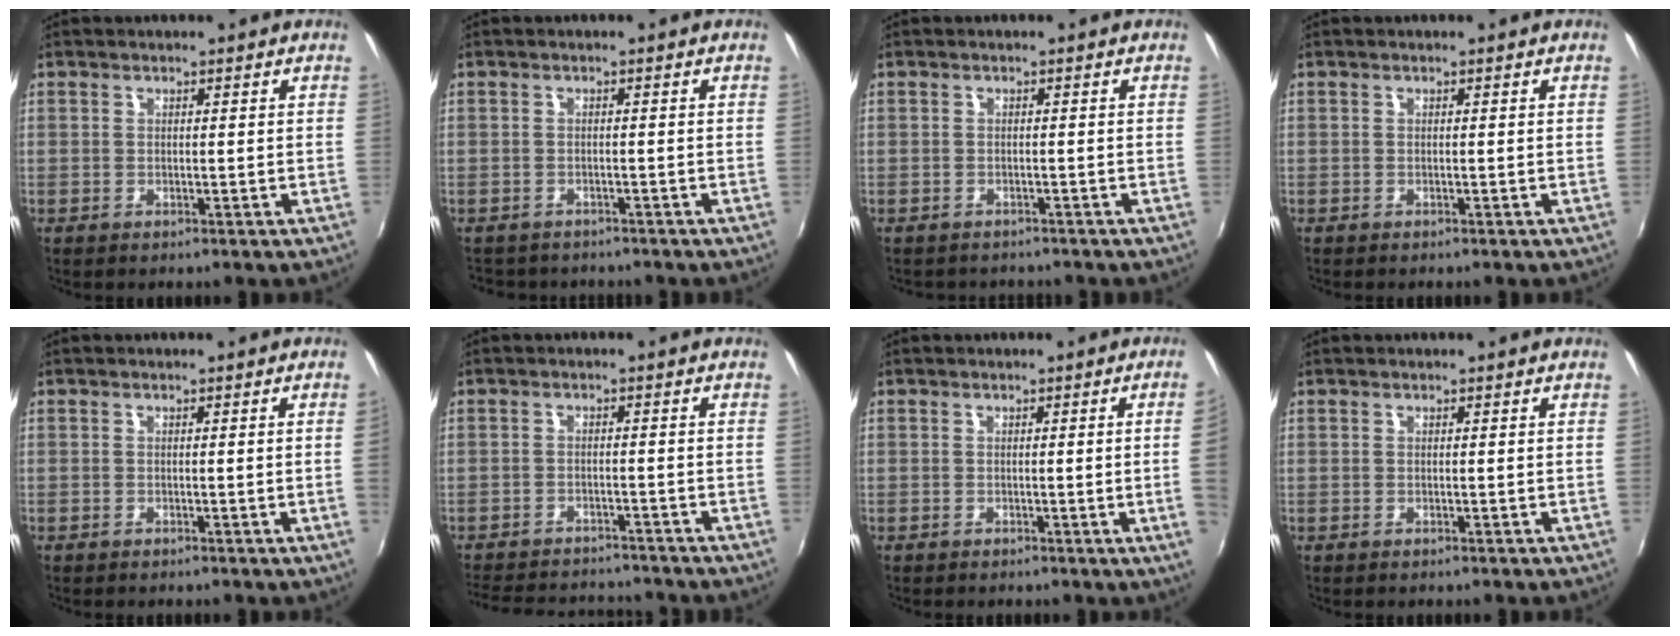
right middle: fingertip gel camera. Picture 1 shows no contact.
{"total": 4.3, "force": [-3.7, 1.9, 0.9], "torque": [-0.026, -0.012, -0.056]}
{"total": 2.7, "force": [-2.5, 1.0, 0.5], "torque": [-0.016, -0.011, -0.033]}
{"total": 0.0}
{"total": 1.0, "force": [0.0, -0.6, 0.7], "torque": [-0.003, -0.008, 0.000]}
{"total": 12.9, "force": [-11.7, 3.5, 4.2], "torque": [-0.105, 0.003, -0.174]}
{"total": 3.6, "force": [0.1, -1.9, 3.0], "torque": [-0.045, -0.011, 0.006]}
{"total": 0.0}